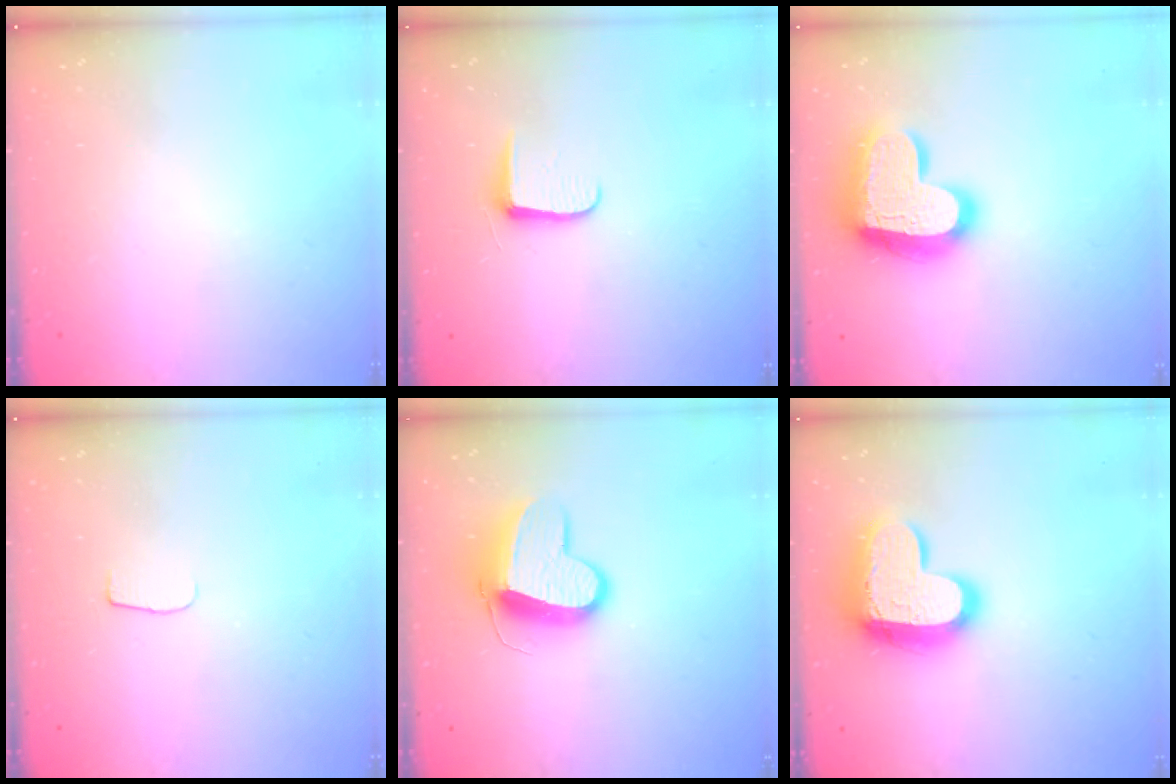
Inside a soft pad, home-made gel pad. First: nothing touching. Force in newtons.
{"total": 5.9, "press": 5.8, "slide": 0.8}
{"total": 20.2, "press": 20.1, "slide": 1.7}
{"total": 4.5, "press": 4.4, "slide": 0.5}
{"total": 13.4, "press": 13.3, "slide": 1.3}
{"total": 17.1, "press": 17.0, "slide": 1.6}